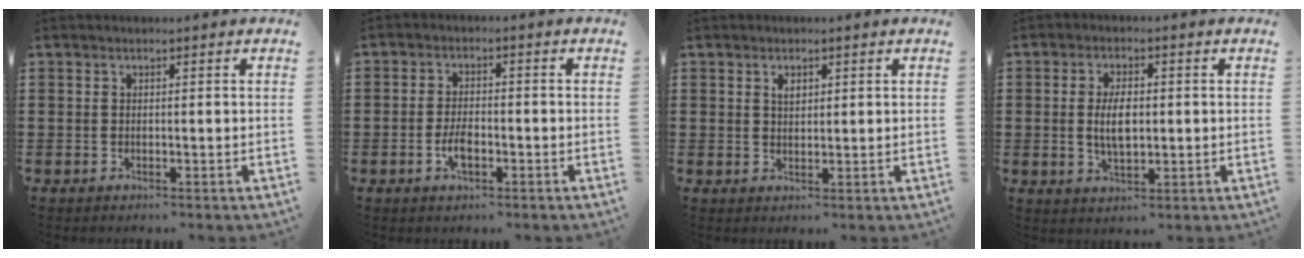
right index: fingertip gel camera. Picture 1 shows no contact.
{"total": 3.4, "force": [-1.3, 1.5, 2.8], "torque": [-0.066, -0.005, -0.024]}
{"total": 0.6, "force": [0.3, 0.1, -0.5], "torque": [0.010, 0.002, 0.007]}
{"total": 5.3, "force": [0.0, 2.3, 4.8], "torque": [-0.091, -0.002, -0.005]}